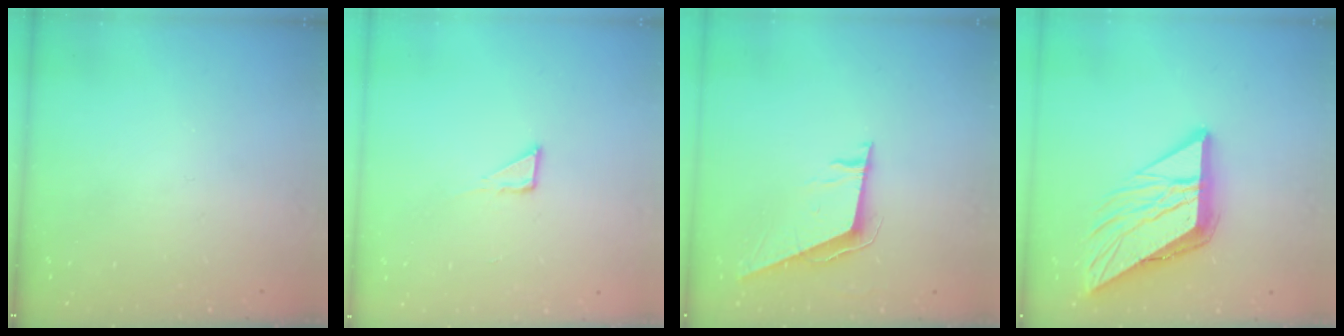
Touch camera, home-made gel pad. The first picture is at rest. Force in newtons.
{"total": 3.6, "press": 3.6, "slide": 0.3}
{"total": 8.4, "press": 7.9, "slide": 2.9}
{"total": 15.9, "press": 15.9, "slide": 1.6}